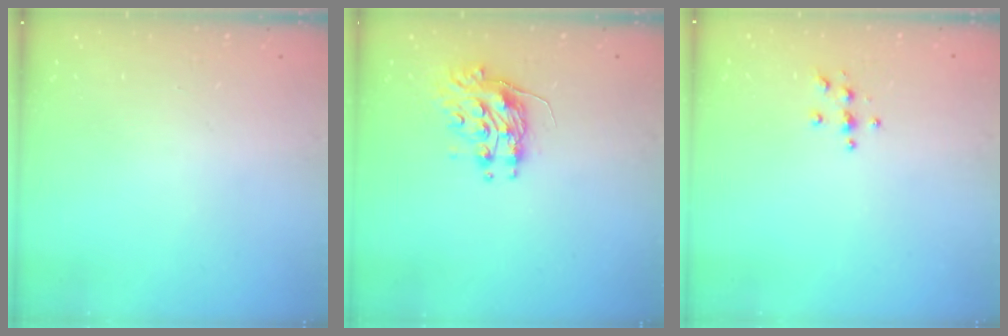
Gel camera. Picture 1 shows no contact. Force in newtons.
{"total": 9.2, "press": 9.2, "slide": 0.5}
{"total": 3.8, "press": 3.8, "slide": 0.4}